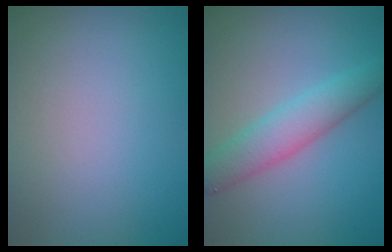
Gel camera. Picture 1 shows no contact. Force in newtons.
{"total": 3.8, "press": 3.8, "slide": 0.1}